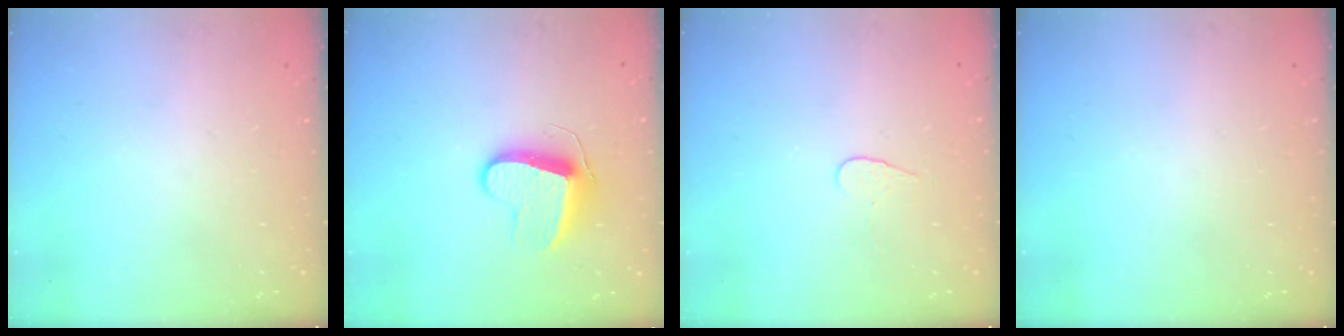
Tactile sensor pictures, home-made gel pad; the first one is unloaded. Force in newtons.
{"total": 10.6, "press": 10.6, "slide": 0.2}
{"total": 4.0, "press": 4.0, "slide": 0.4}
{"total": 0.0}